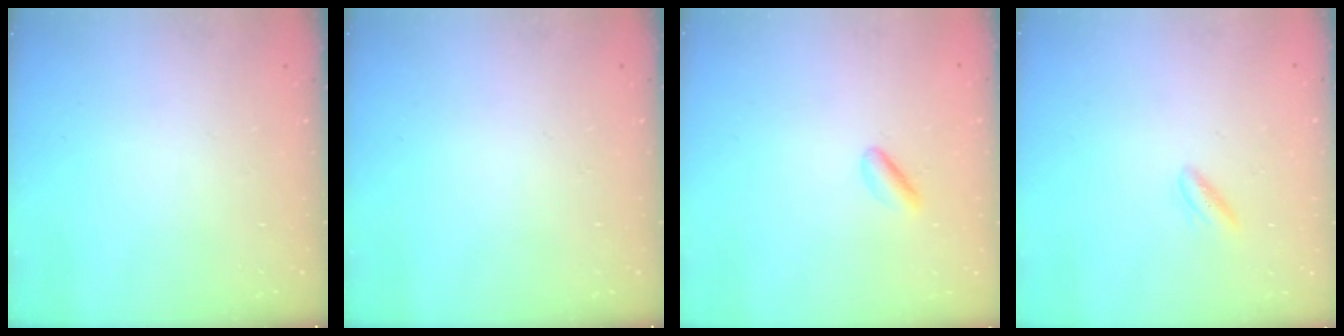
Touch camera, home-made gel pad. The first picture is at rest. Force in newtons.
{"total": 0.0}
{"total": 2.6, "press": 2.4, "slide": 1.0}
{"total": 3.2, "press": 3.2, "slide": 0.6}